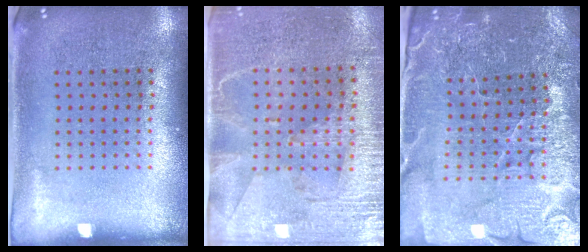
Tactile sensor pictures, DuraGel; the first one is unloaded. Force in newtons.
{"total": 3.0, "press": 2.7, "slide": 1.3}
{"total": 4.2, "press": 4.1, "slide": 0.8}